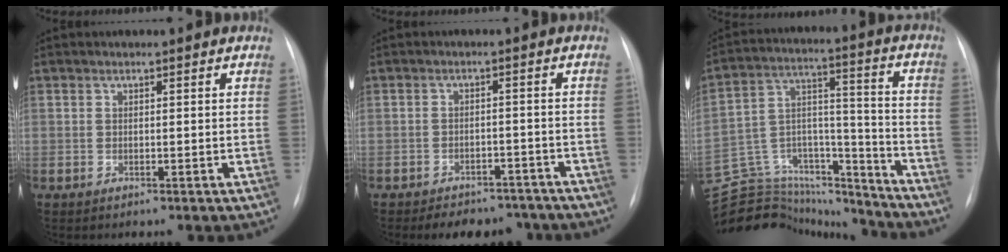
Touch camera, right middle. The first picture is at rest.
{"total": 9.0, "force": [-7.7, 4.1, 2.2], "torque": [-0.018, 0.009, -0.093]}
{"total": 25.6, "force": [-24.1, 6.4, 6.0], "torque": [-0.145, 0.035, -0.374]}